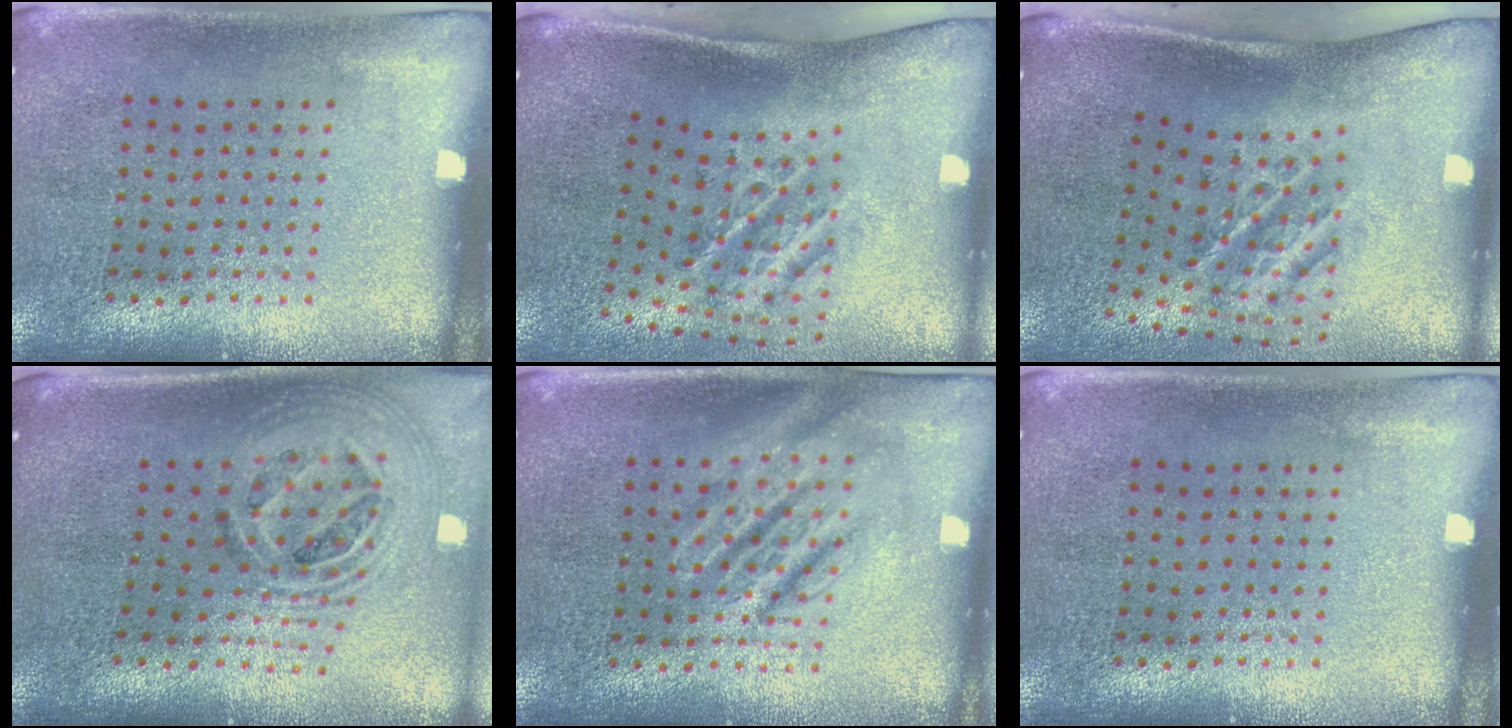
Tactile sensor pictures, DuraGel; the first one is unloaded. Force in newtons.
{"total": 1.9, "press": 1.3, "slide": 1.5}
{"total": 1.9, "press": 1.3, "slide": 1.5}
{"total": 2.0, "press": 1.5, "slide": 1.3}
{"total": 2.7, "press": 2.7, "slide": 0.3}
{"total": 0.0}